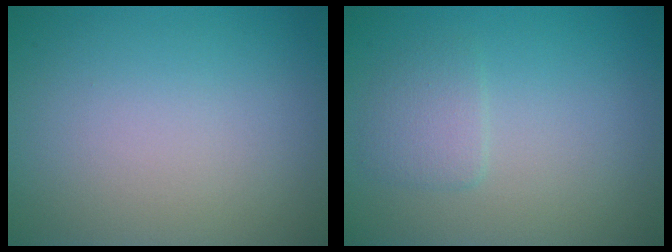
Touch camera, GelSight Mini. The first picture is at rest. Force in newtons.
{"total": 1.6, "press": 1.6, "slide": 0.3}